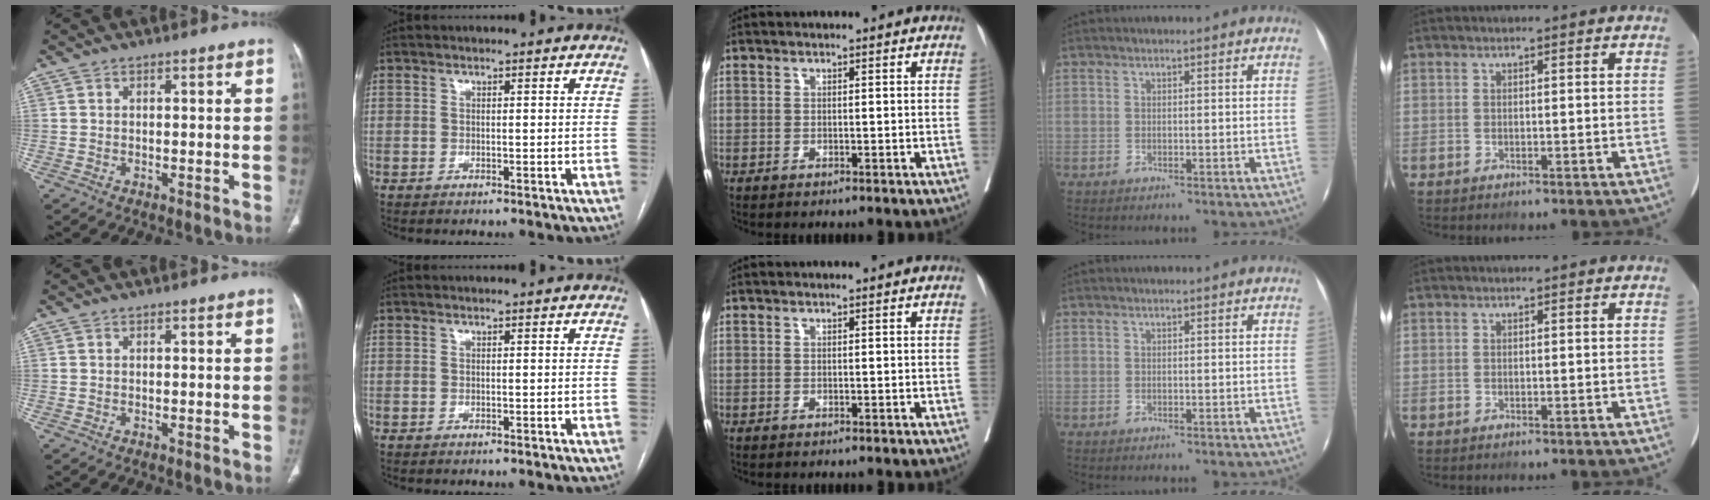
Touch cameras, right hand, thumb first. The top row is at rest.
{}